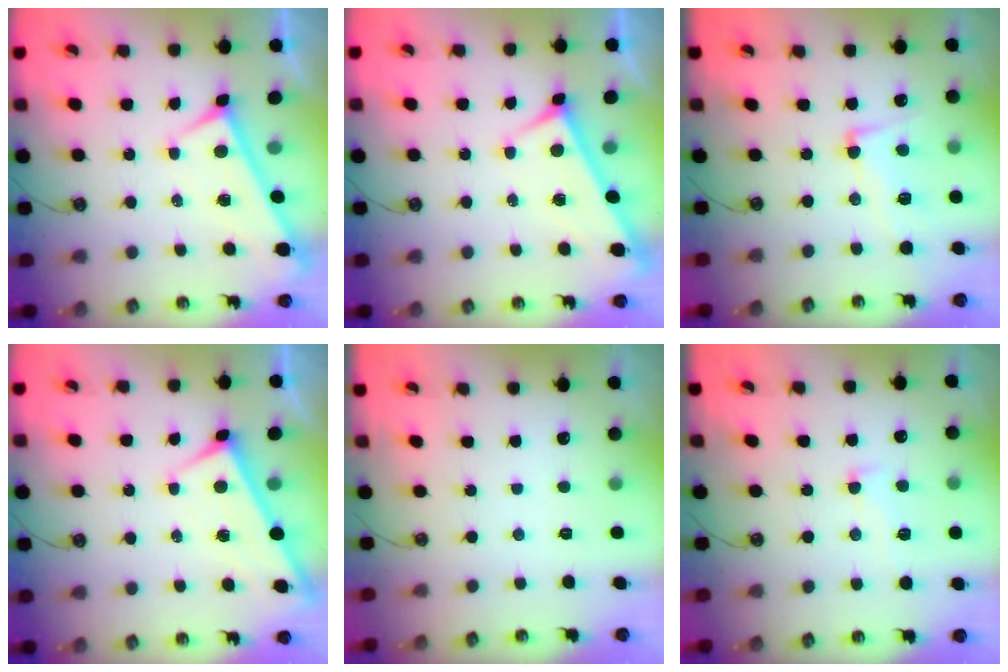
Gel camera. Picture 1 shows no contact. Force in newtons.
{"total": 2.5, "press": 2.5, "slide": 0.6}
{"total": 5.2, "press": 5.1, "slide": 1.3}
{"total": 1.7, "press": 1.7, "slide": 0.1}
{"total": 0.0}
{"total": 1.1, "press": 0.7, "slide": 0.9}